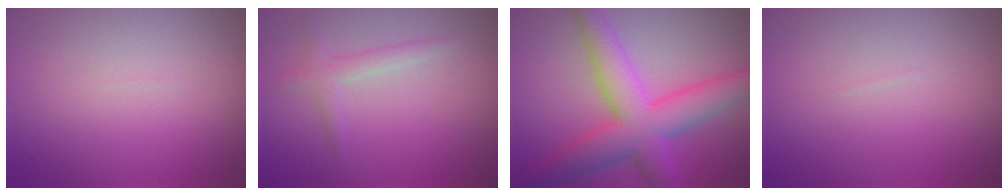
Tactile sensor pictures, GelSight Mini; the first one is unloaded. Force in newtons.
{"total": 1.6, "press": 1.6, "slide": 0.1}
{"total": 7.3, "press": 7.3, "slide": 0.2}
{"total": 0.0}